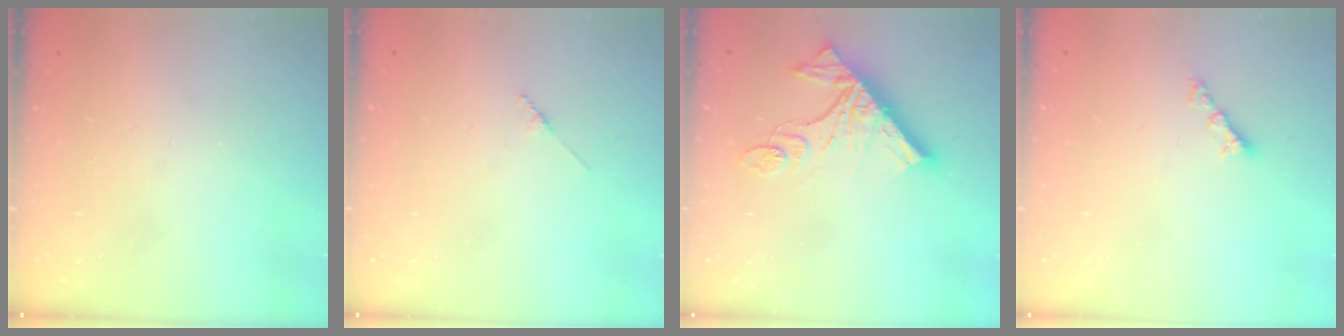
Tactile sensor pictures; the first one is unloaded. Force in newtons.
{"total": 1.7, "press": 1.6, "slide": 0.2}
{"total": 15.3, "press": 15.3, "slide": 1.0}
{"total": 3.6, "press": 3.6, "slide": 0.2}